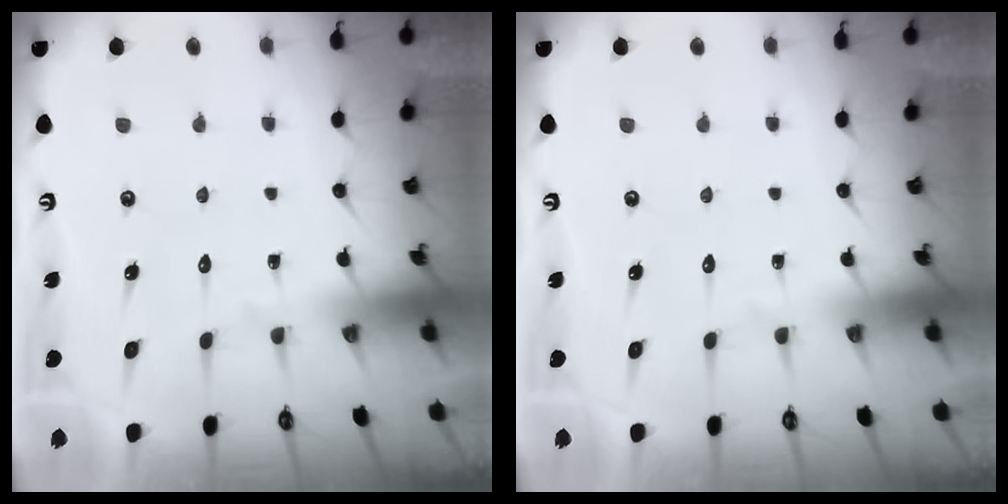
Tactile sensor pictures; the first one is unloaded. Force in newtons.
{"total": 0.0}